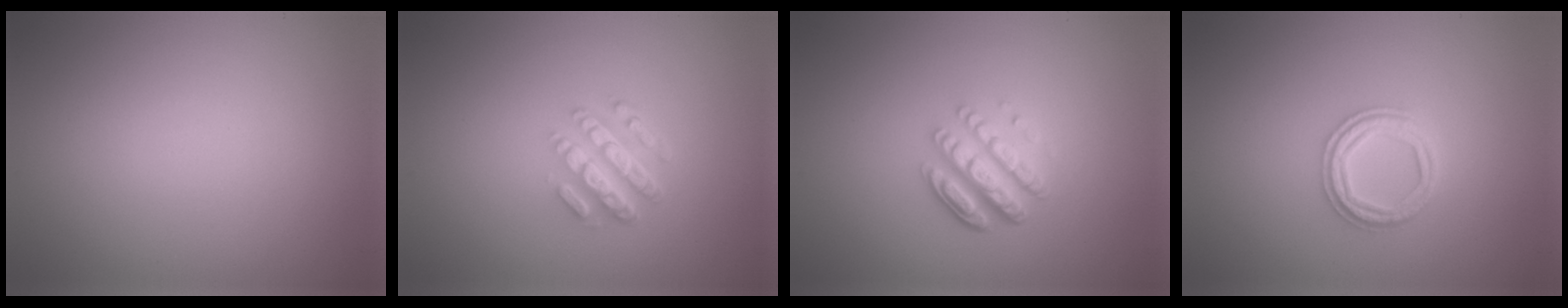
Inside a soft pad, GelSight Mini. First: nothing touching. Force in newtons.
{"total": 4.3, "press": 3.1, "slide": 3.0}
{"total": 4.4, "press": 3.3, "slide": 2.9}
{"total": 2.6, "press": 2.6, "slide": 0.5}